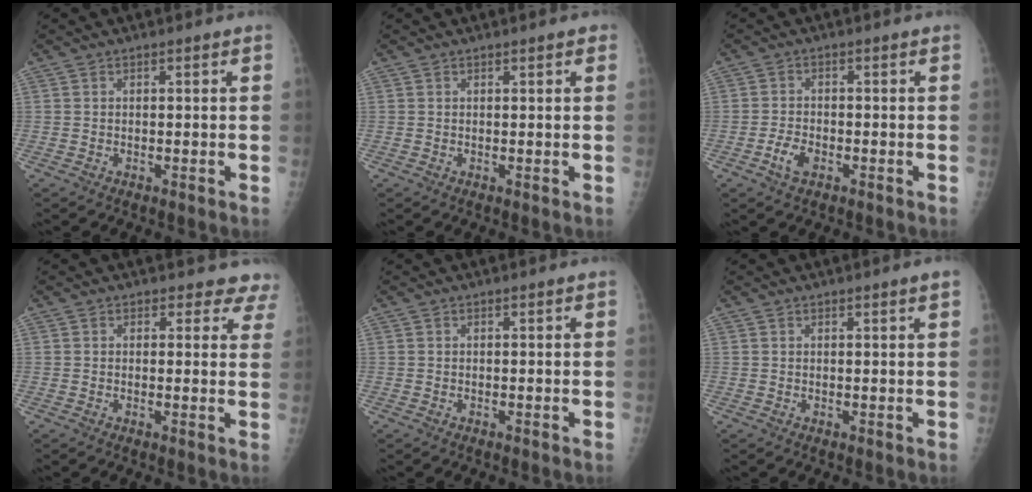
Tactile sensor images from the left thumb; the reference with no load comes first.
{"total": 0.8, "force": [0.5, 0.3, 0.5], "torque": [-0.003, 0.000, 0.004]}
{"total": 3.4, "force": [-1.6, 1.9, 2.3], "torque": [-0.044, 0.008, -0.030]}
{"total": 5.4, "force": [4.7, 2.5, -0.2], "torque": [0.053, -0.019, 0.022]}
{"total": 0.0}
{"total": 1.1, "force": [0.8, -0.2, 0.8], "torque": [-0.012, -0.004, 0.011]}